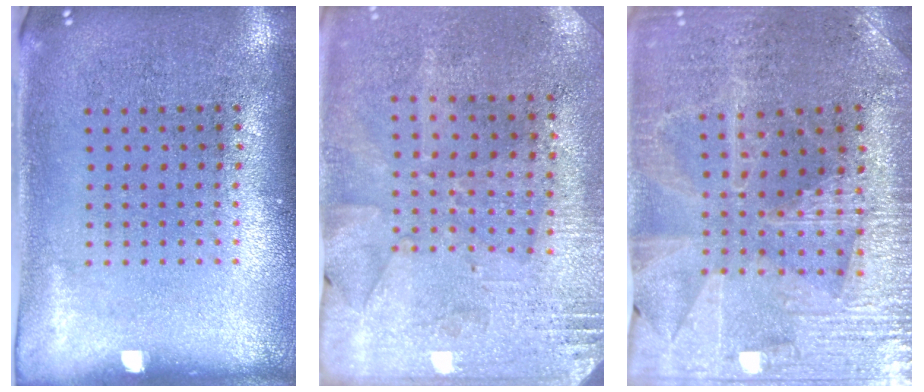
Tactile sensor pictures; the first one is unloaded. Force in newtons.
{"total": 2.7, "press": 2.3, "slide": 1.5}
{"total": 3.0, "press": 2.9, "slide": 0.4}